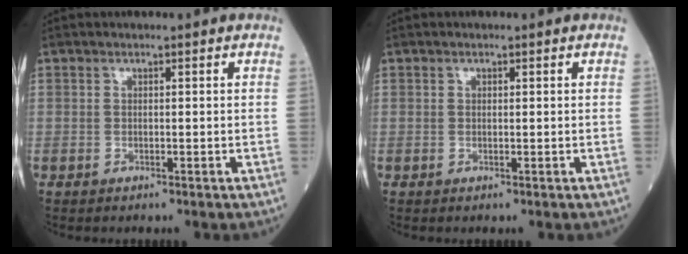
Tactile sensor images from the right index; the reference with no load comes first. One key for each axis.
{"total": 0.6, "fx": 0.2, "fy": 0.5, "fz": 0.3, "tx": -0.013, "ty": 0.007, "tz": 0.005}